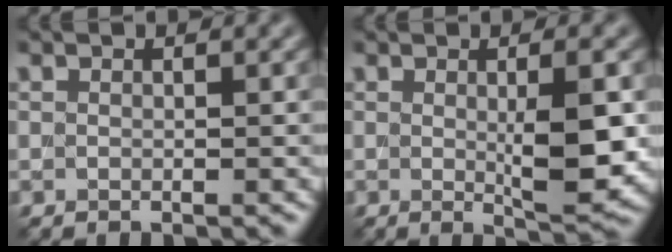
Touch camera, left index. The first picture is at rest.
{"total": 4.6, "force": [0.0, 0.8, 4.6], "torque": [-0.070, -0.005, 0.005]}